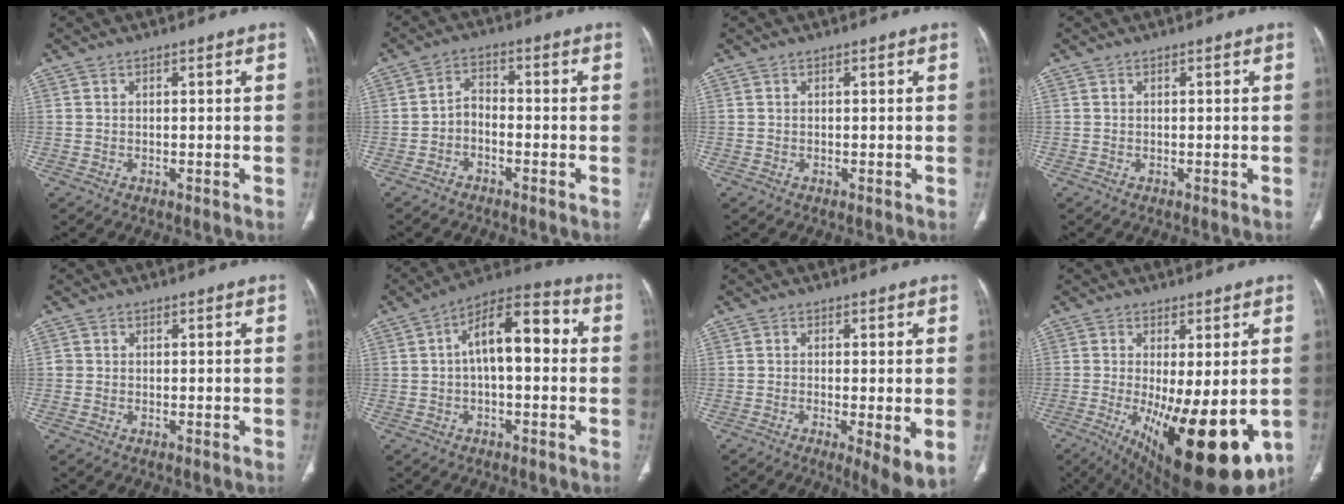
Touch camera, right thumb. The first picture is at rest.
{"total": 3.6, "force": [-1.8, 2.2, 2.1], "torque": [-0.031, 0.027, -0.039]}
{"total": 0.0}
{"total": 0.0}
{"total": 0.8, "force": [0.0, 0.8, 0.2], "torque": [0.003, 0.003, -0.001]}
{"total": 12.7, "force": [1.0, 5.9, 11.2], "torque": [-0.165, 0.042, 0.005]}
{"total": 6.6, "force": [-1.4, 1.5, 6.2], "torque": [-0.102, -0.021, -0.023]}
{"total": 20.7, "force": [-5.4, 7.3, 18.6], "torque": [-0.243, -0.038, -0.058]}